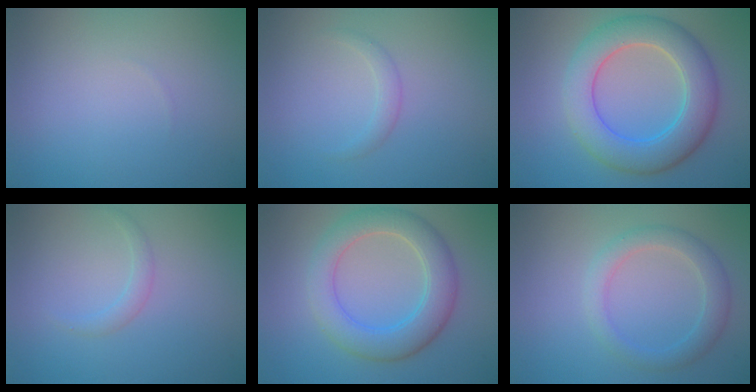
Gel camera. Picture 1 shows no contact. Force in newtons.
{"total": 1.2, "press": 1.2, "slide": 0.0}
{"total": 7.3, "press": 7.3, "slide": 0.1}
{"total": 1.1, "press": 1.1, "slide": 0.1}
{"total": 5.6, "press": 5.6, "slide": 0.3}
{"total": 2.9, "press": 2.9, "slide": 0.2}